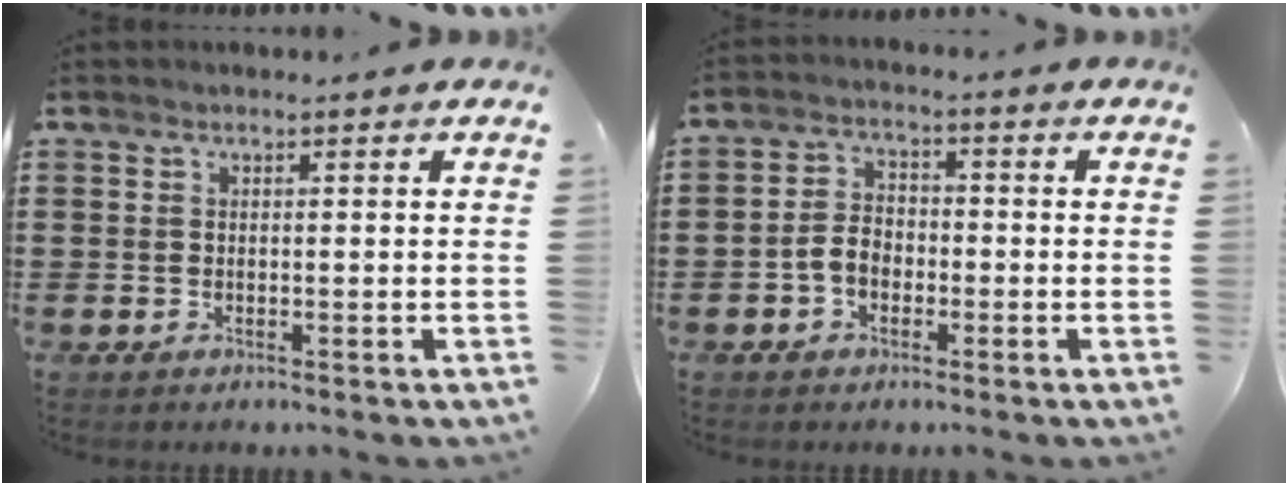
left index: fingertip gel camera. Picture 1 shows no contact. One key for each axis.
{"total": 3.9, "fx": -1.6, "fy": 2.7, "fz": 2.3, "tx": -0.066, "ty": 0.001, "tz": -0.038}